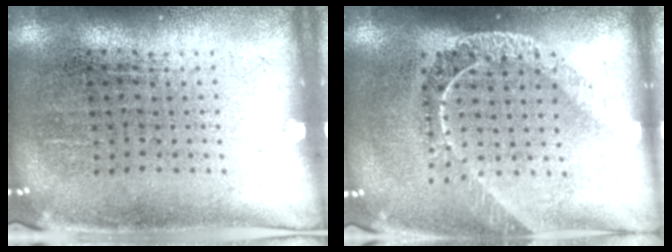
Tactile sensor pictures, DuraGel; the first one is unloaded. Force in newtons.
{"total": 1.8, "press": 1.4, "slide": 1.0}